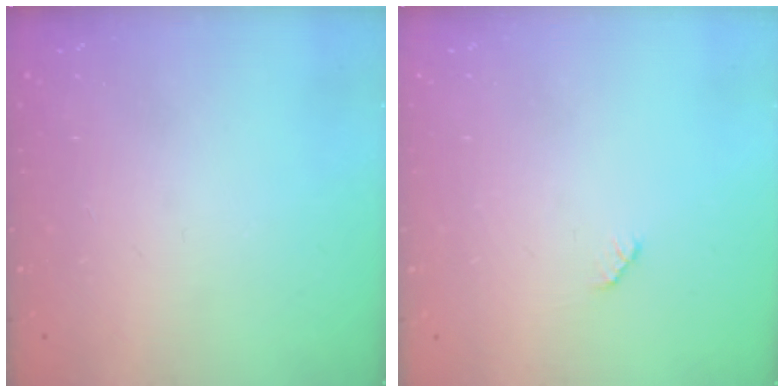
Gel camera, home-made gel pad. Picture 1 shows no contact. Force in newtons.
{"total": 2.5, "press": 2.5, "slide": 0.4}